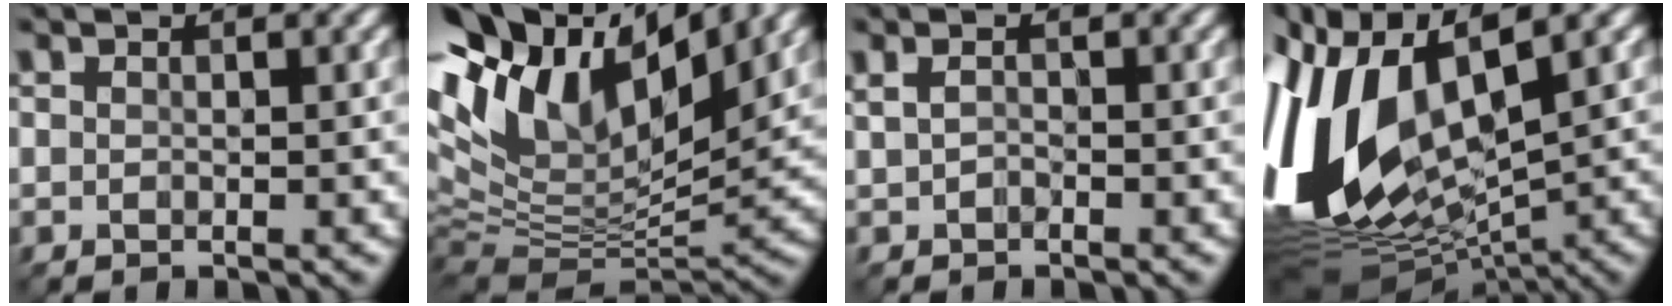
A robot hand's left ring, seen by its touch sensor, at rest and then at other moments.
{"total": 14.3, "force": [7.4, 6.6, 10.3], "torque": [-0.205, 0.032, 0.129]}
{"total": 0.9, "force": [0.0, 0.5, 0.7], "torque": [-0.019, 0.000, 0.000]}
{"total": 15.7, "force": [1.9, 9.0, 12.7], "torque": [-0.294, 0.009, 0.039]}